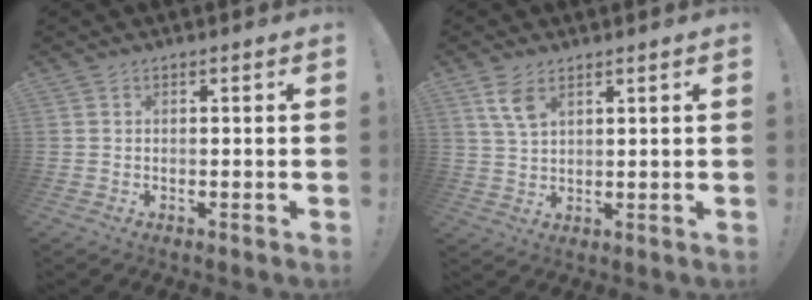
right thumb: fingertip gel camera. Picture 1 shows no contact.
{"total": 5.9, "force": [3.4, 2.9, 3.9], "torque": [-0.069, -0.014, 0.064]}